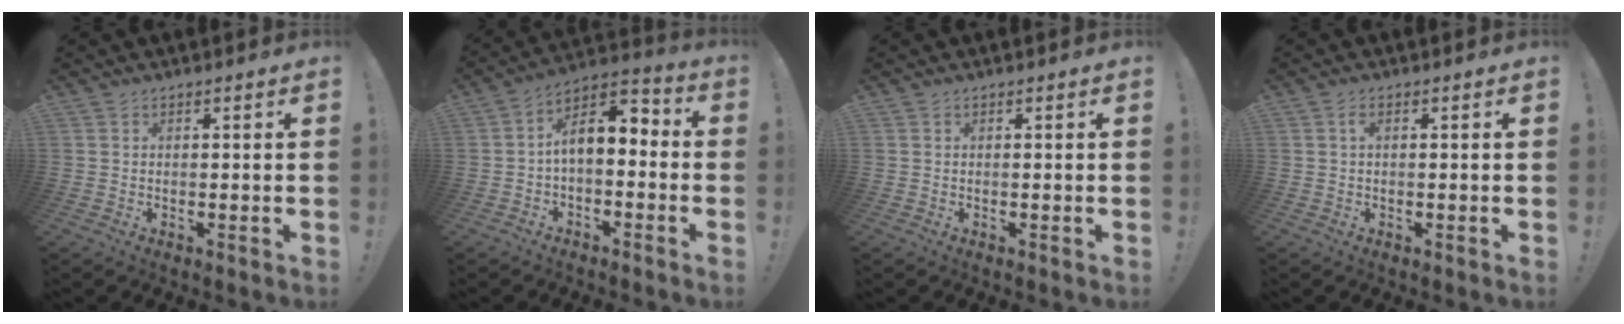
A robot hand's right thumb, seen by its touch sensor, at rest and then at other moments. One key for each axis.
{"total": 8.2, "fx": 0.6, "fy": 4.9, "fz": 6.6, "tx": -0.112, "ty": -0.001, "tz": 0.018}
{"total": 0.0}
{"total": 1.3, "fx": 0.1, "fy": 0.4, "fz": 1.2, "tx": -0.022, "ty": 0.002, "tz": -0.001}